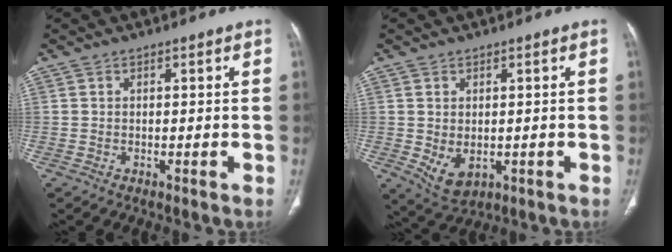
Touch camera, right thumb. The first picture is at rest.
{"total": 5.4, "force": [-0.7, 3.6, 4.0], "torque": [-0.063, -0.010, 0.006]}